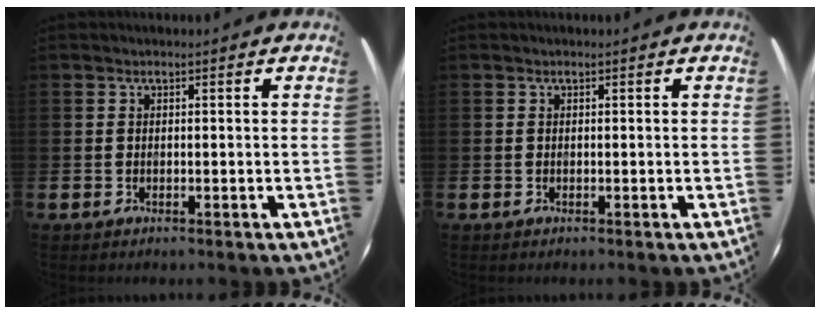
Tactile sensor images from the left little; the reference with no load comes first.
{"total": 0.0}